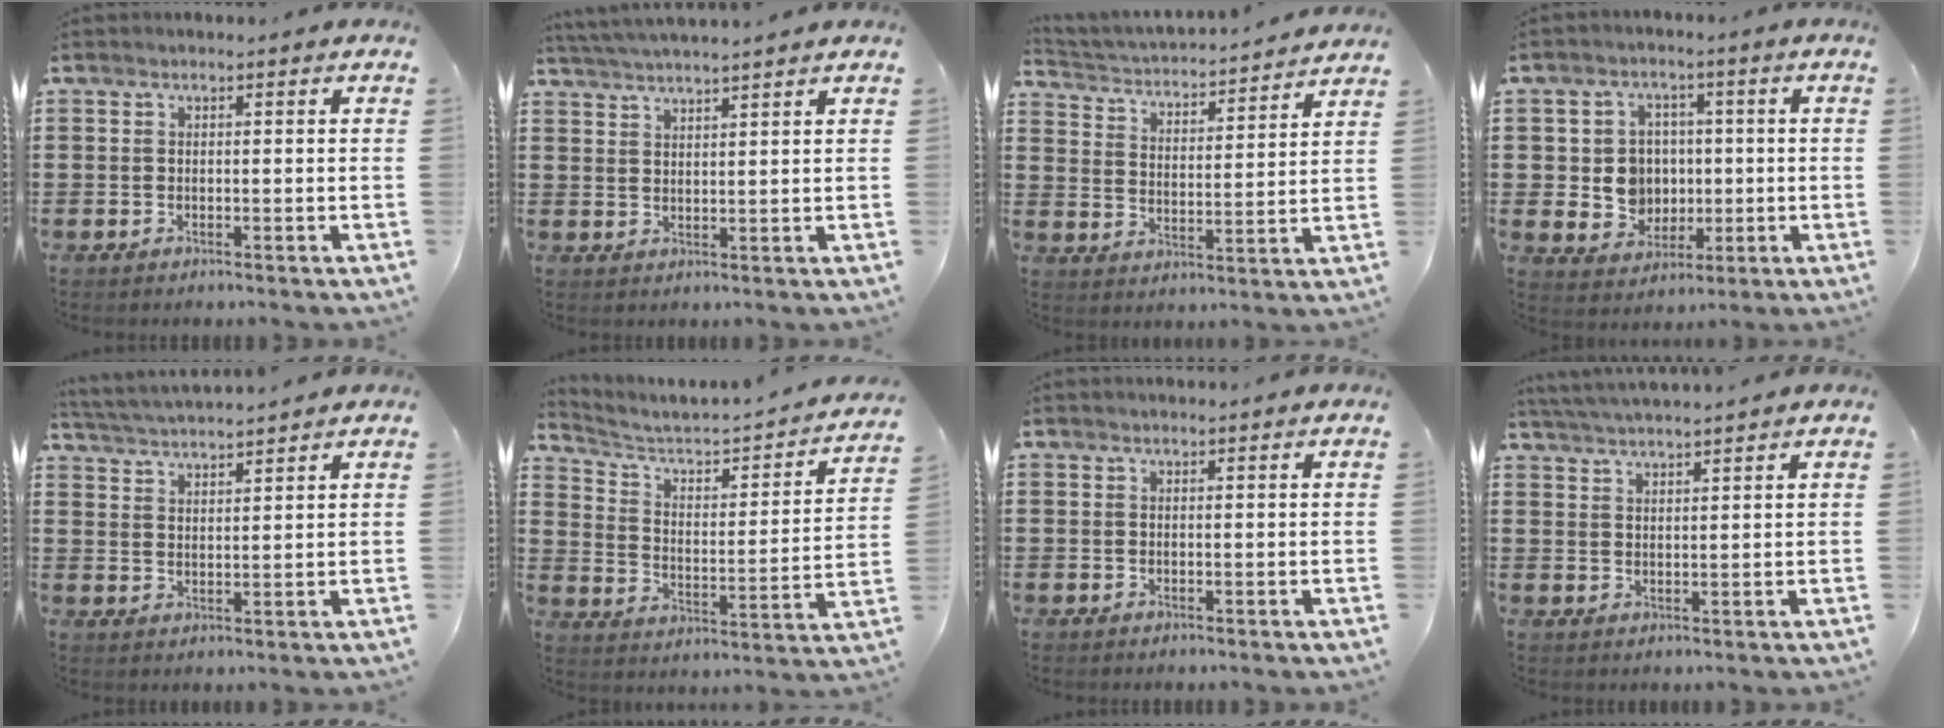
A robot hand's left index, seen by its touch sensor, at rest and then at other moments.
{"total": 3.1, "force": [3.0, -0.7, 0.5], "torque": [-0.018, -0.009, 0.055]}
{"total": 3.0, "force": [3.0, -0.1, 0.0], "torque": [-0.023, -0.034, 0.042]}
{"total": 6.6, "force": [0.3, 6.1, 2.4], "torque": [-0.055, 0.012, 0.005]}
{"total": 3.1, "force": [3.1, -0.4, -0.1], "torque": [-0.012, -0.018, 0.054]}
{"total": 3.0, "force": [2.1, 1.4, 1.6], "torque": [-0.052, -0.023, 0.021]}
{"total": 0.7, "force": [0.6, -0.1, 0.2], "torque": [-0.005, -0.002, 0.012]}
{"total": 3.3, "force": [3.2, -0.7, 0.4], "torque": [-0.018, -0.011, 0.058]}